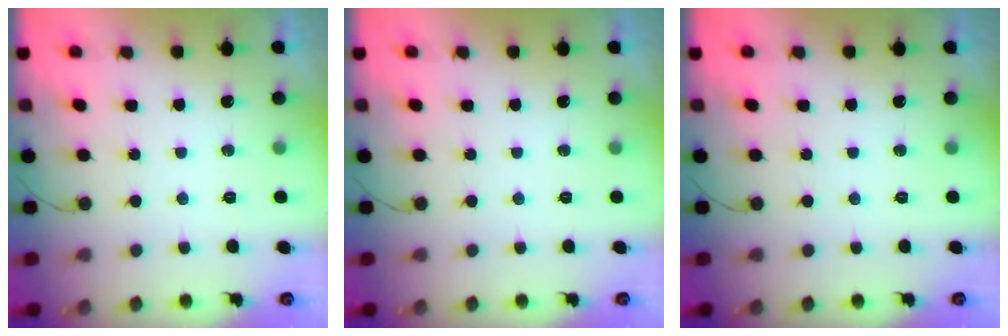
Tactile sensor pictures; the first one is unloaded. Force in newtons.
{"total": 0.0}
{"total": 0.0}